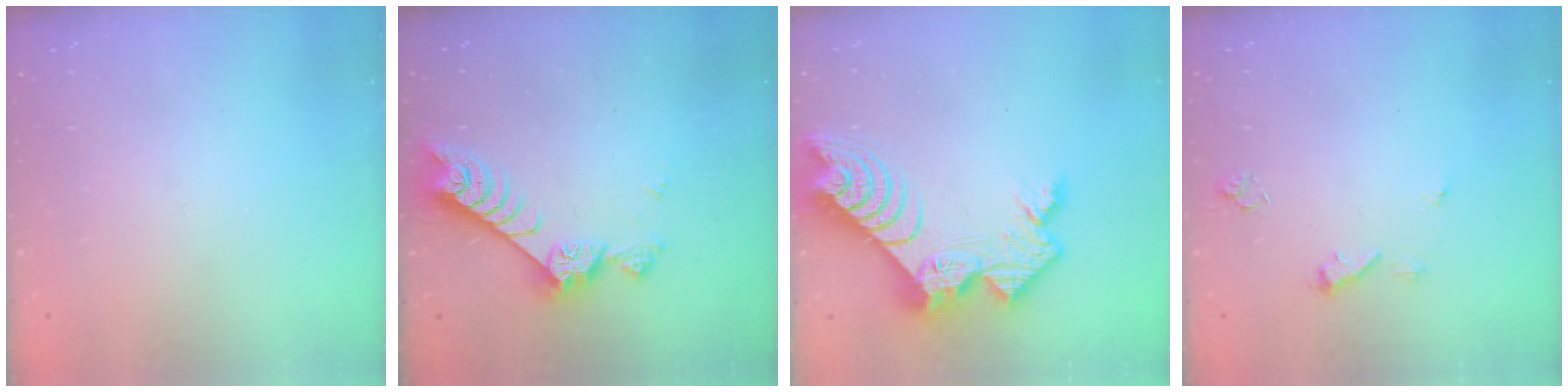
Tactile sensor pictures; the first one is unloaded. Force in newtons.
{"total": 7.7, "press": 7.6, "slide": 1.2}
{"total": 13.4, "press": 13.4, "slide": 1.2}
{"total": 7.0, "press": 7.0, "slide": 0.7}